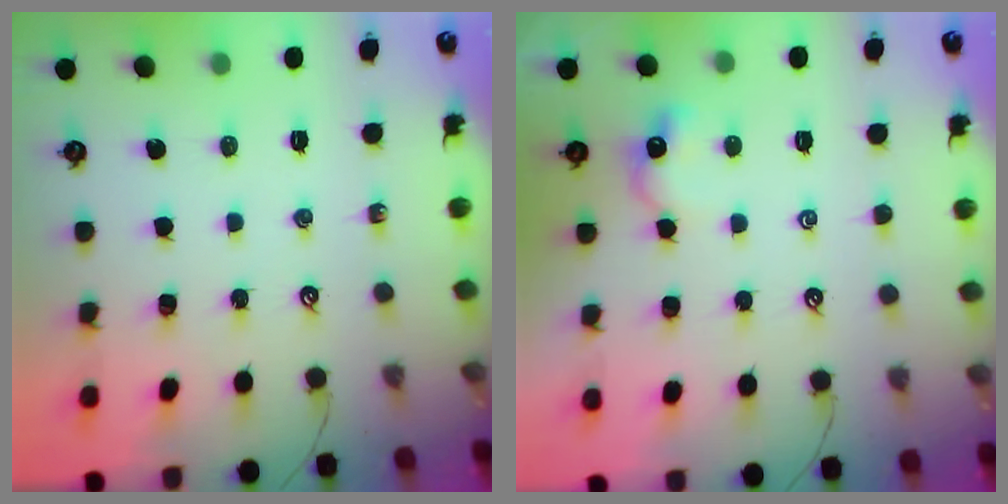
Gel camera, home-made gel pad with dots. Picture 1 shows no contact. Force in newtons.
{"total": 2.6, "press": 2.5, "slide": 0.5}